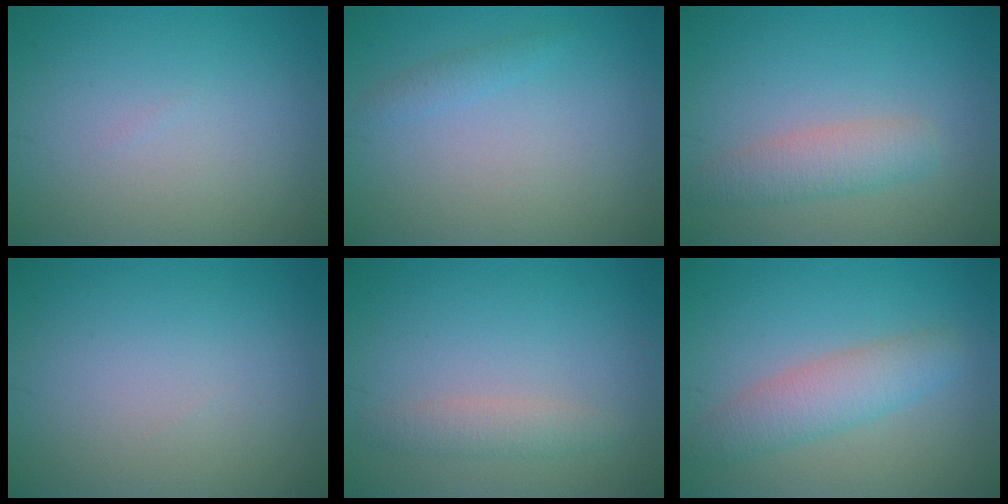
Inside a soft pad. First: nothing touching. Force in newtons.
{"total": 1.0, "press": 1.0, "slide": 0.1}
{"total": 3.0, "press": 3.0, "slide": 0.1}
{"total": 0.0}
{"total": 1.8, "press": 1.8, "slide": 0.2}
{"total": 3.8, "press": 3.8, "slide": 0.1}